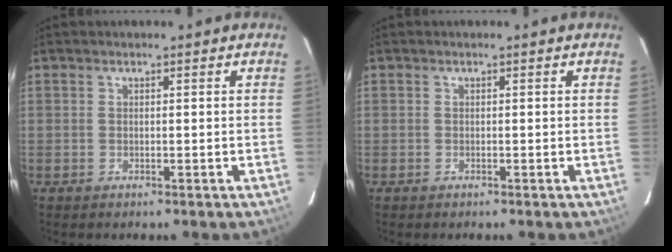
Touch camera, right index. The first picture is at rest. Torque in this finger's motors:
{"motor_torque": [-0.18, 0.05, -0.70, -0.12]}